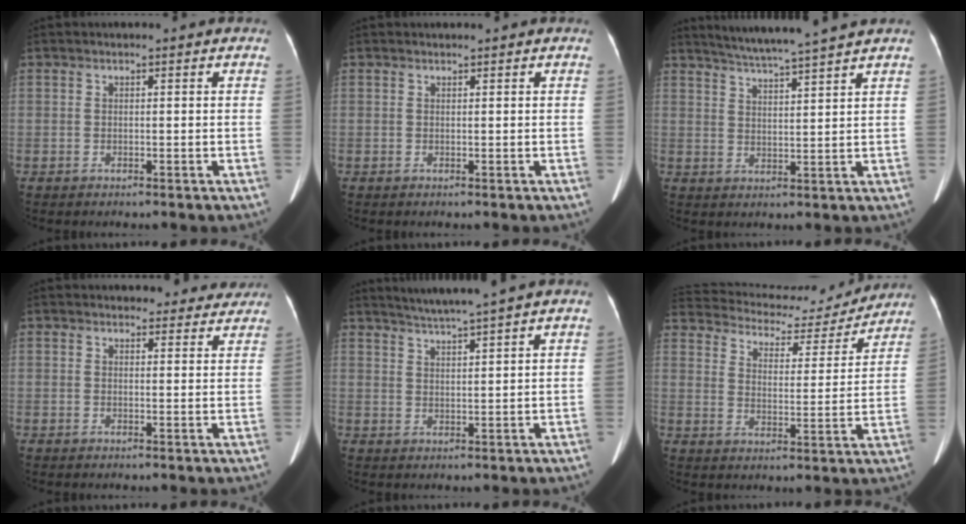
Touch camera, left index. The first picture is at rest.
{"total": 0.0}
{"total": 9.5, "force": [8.4, -1.6, 4.0], "torque": [-0.071, 0.008, 0.129]}
{"total": 7.7, "force": [7.1, 2.7, 0.8], "torque": [0.023, 0.004, 0.060]}
{"total": 5.6, "force": [4.8, -1.7, 2.4], "torque": [-0.043, 0.003, 0.085]}
{"total": 18.6, "force": [16.9, 5.5, 5.5], "torque": [-0.100, 0.014, 0.233]}